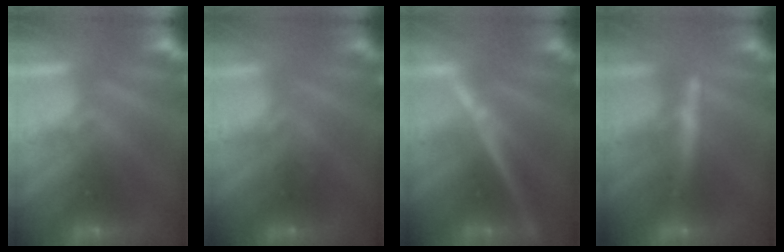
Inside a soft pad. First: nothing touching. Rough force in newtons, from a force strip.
{"total": 1.3}
{"total": 4.9}
{"total": 2.4}